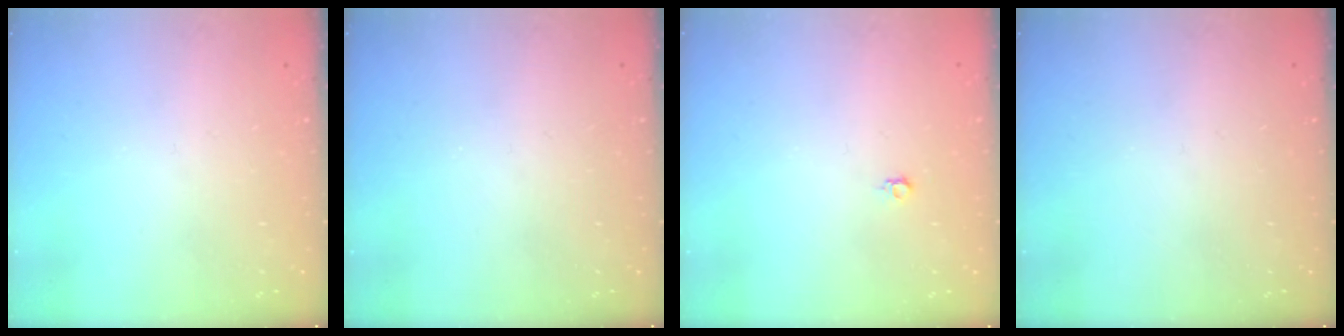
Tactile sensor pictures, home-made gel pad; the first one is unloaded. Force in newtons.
{"total": 0.0}
{"total": 3.6, "press": 3.5, "slide": 0.8}
{"total": 0.0}